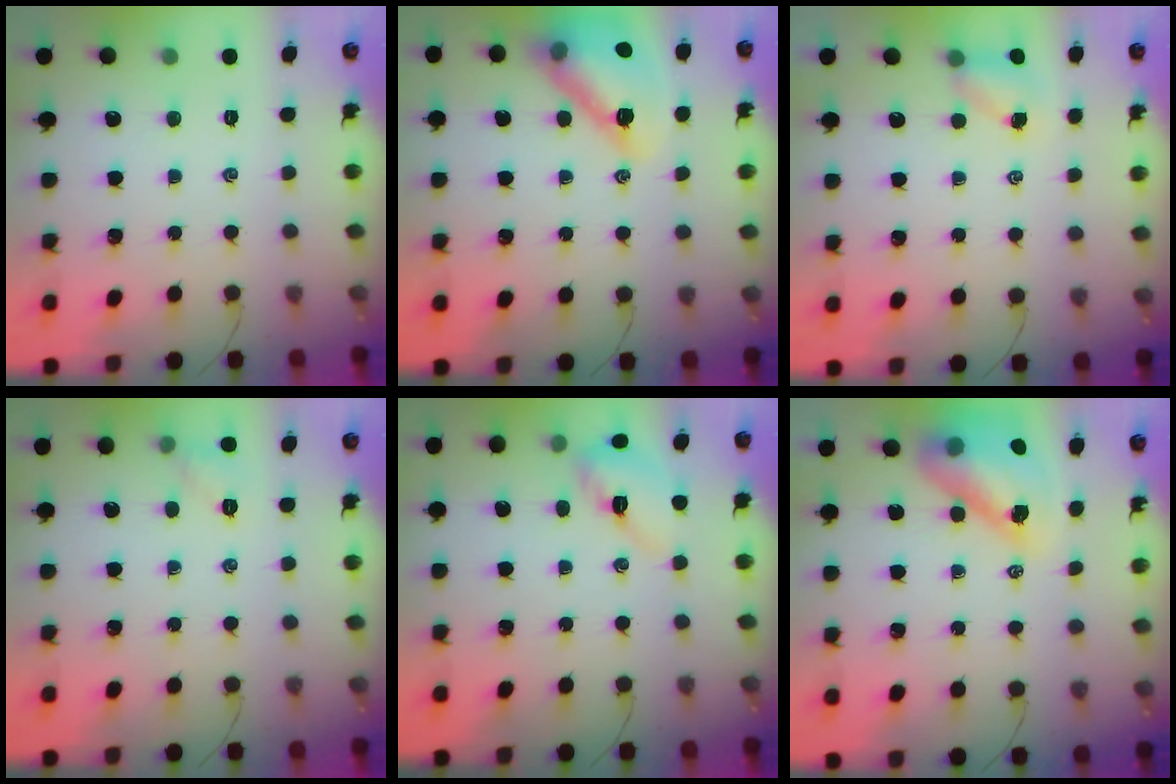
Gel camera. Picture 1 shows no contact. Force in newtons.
{"total": 18.4, "press": 18.1, "slide": 2.8}
{"total": 3.4, "press": 3.4, "slide": 0.6}
{"total": 5.1, "press": 5.0, "slide": 1.2}
{"total": 9.1, "press": 9.1, "slide": 0.8}
{"total": 15.0, "press": 14.3, "slide": 4.5}